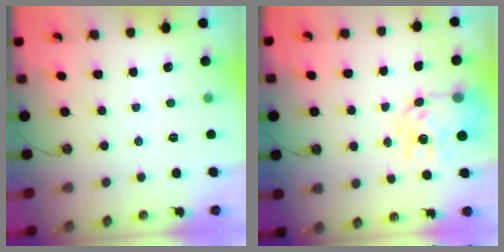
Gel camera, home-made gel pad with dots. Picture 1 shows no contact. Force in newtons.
{"total": 11.2, "press": 11.2, "slide": 0.9}